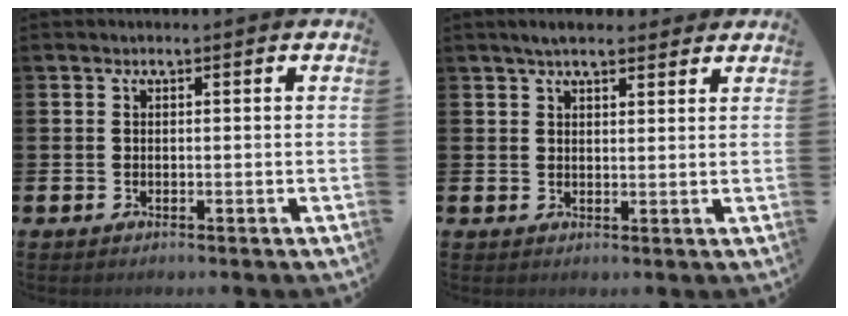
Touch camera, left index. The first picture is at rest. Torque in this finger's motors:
{"motor_torque": [0.68, -0.87, 0.41, 0.03]}